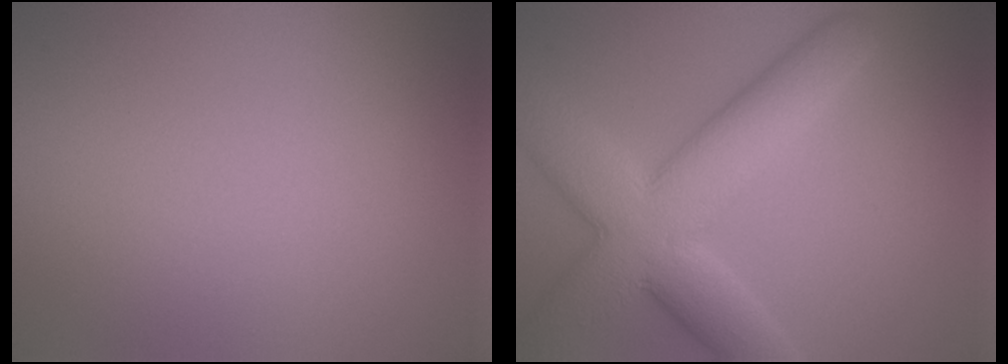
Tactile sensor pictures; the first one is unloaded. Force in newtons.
{"total": 9.6, "press": 9.6, "slide": 0.6}